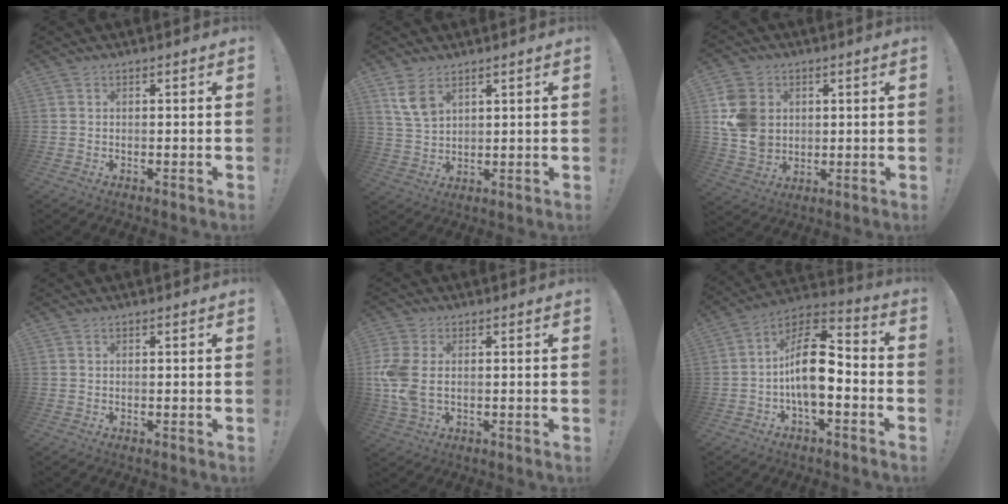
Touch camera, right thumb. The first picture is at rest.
{"total": 7.1, "force": [4.1, 3.9, 4.2], "torque": [-0.072, -0.020, 0.077]}
{"total": 13.6, "force": [2.6, 11.6, 6.7], "torque": [-0.135, -0.006, 0.055]}
{"total": 0.0}
{"total": 8.7, "force": [0.6, 5.6, 6.7], "torque": [-0.149, -0.009, 0.013]}
{"total": 15.1, "force": [-2.4, 7.3, 13.0], "torque": [-0.215, 0.019, -0.040]}